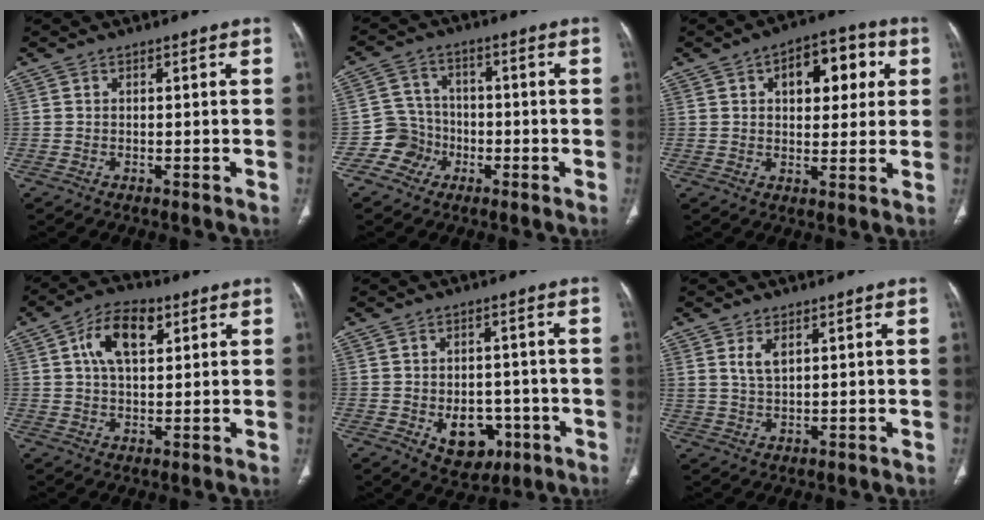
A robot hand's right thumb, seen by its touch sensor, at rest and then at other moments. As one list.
[{"total": 6.2, "force": [-2.7, 5.6, 0.1], "torque": [0.033, 0.025, -0.055]}, {"total": 11.8, "force": [3.8, 6.7, 9.0], "torque": [-0.081, 0.008, 0.050]}, {"total": 9.8, "force": [3.6, 5.4, 7.4], "torque": [-0.118, 0.006, 0.057]}, {"total": 8.5, "force": [-2.9, 6.1, 5.3], "torque": [-0.040, 0.016, -0.025]}, {"total": 3.6, "force": [1.8, 1.6, 2.6], "torque": [-0.049, -0.010, 0.041]}]